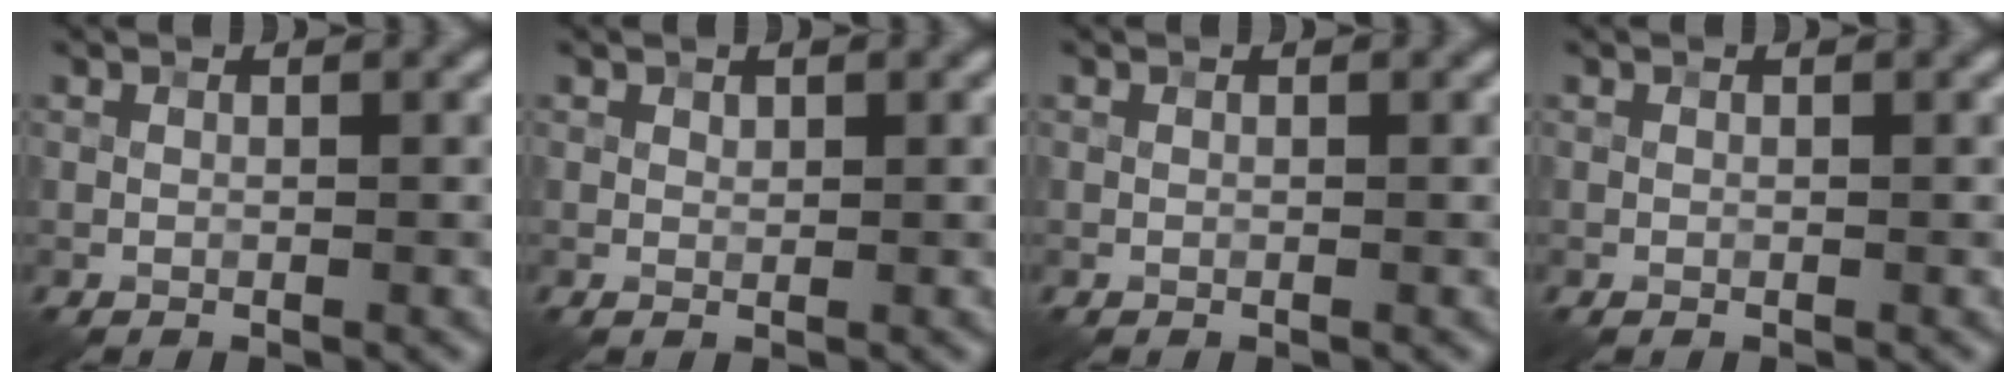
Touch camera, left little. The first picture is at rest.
{"total": 0.5, "force": [0.3, 0.3, 0.2], "torque": [-0.002, -0.002, 0.007]}
{"total": 0.0}
{"total": 0.0}